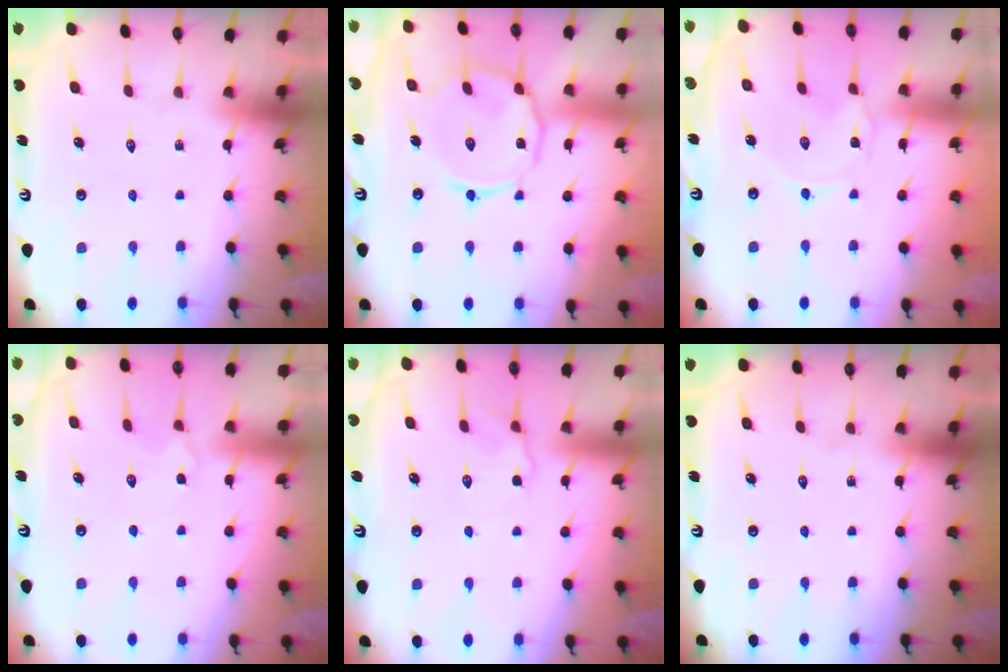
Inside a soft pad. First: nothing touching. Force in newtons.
{"total": 10.5, "press": 10.4, "slide": 1.1}
{"total": 0.0}
{"total": 2.8, "press": 2.7, "slide": 0.6}
{"total": 2.8, "press": 2.6, "slide": 1.2}
{"total": 0.0}